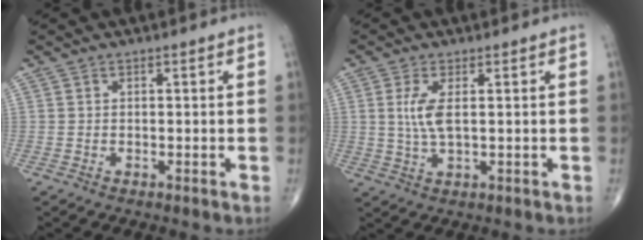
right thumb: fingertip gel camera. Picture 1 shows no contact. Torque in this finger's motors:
{"motor_torque": [-0.30, 0.55, 0.49, 0.45, 0.03]}